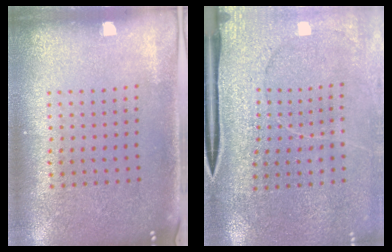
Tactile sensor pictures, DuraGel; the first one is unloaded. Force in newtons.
{"total": 3.0, "press": 2.8, "slide": 1.1}